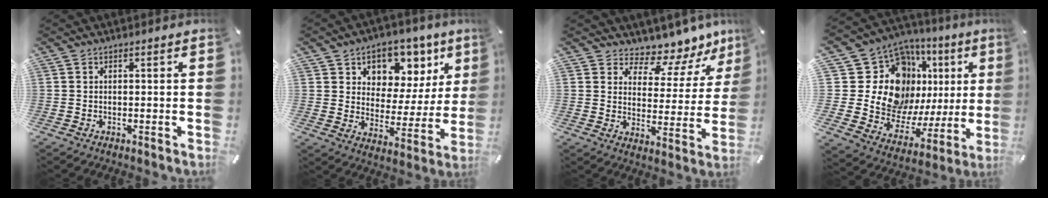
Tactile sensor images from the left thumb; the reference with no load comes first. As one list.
[{"total": 9.0, "force": [5.0, 7.2, 1.8], "torque": [-0.015, -0.059, 0.088]}, {"total": 8.6, "force": [7.2, 4.4, 1.8], "torque": [-0.013, -0.085, 0.122]}, {"total": 21.8, "force": [8.0, 15.2, 13.5], "torque": [-0.225, -0.062, 0.164]}]